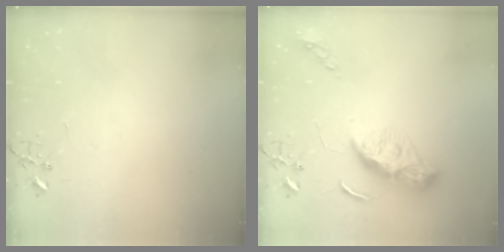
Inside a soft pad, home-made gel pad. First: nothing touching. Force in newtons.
{"total": 9.9, "press": 9.8, "slide": 1.1}